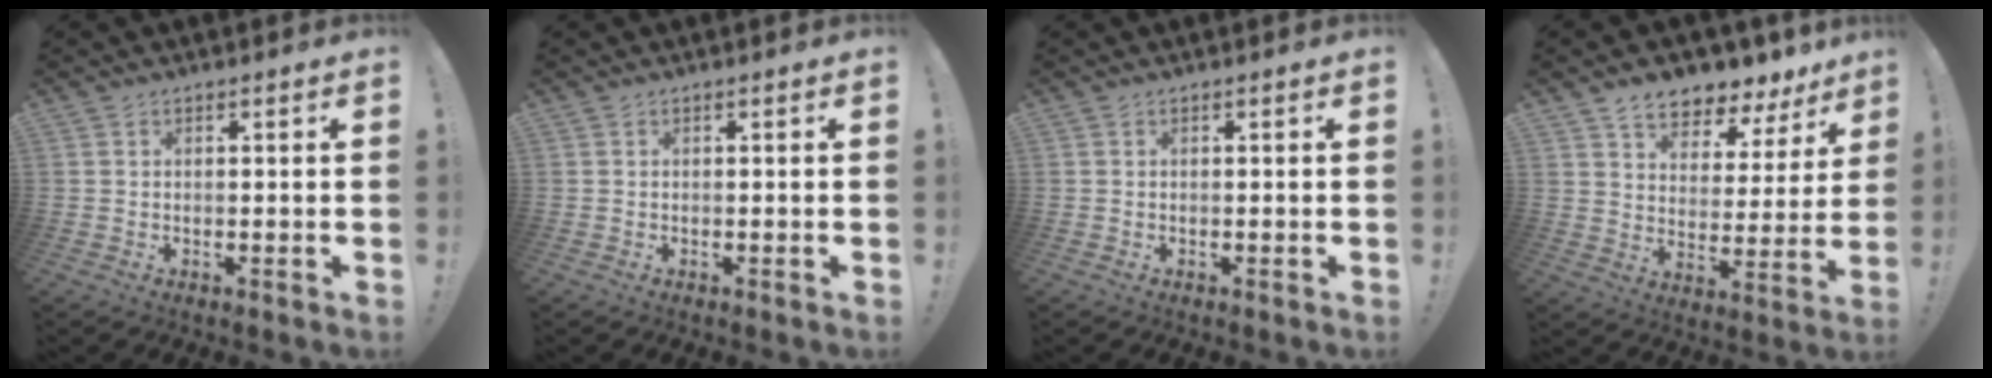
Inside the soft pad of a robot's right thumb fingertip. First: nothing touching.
{"total": 0.0}
{"total": 0.0}
{"total": 7.8, "force": [6.6, 3.5, 2.3], "torque": [-0.034, -0.065, 0.119]}